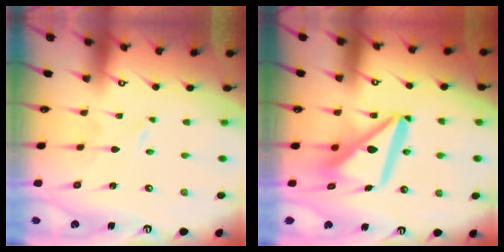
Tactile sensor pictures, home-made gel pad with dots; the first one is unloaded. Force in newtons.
{"total": 13.4, "press": 13.3, "slide": 1.6}